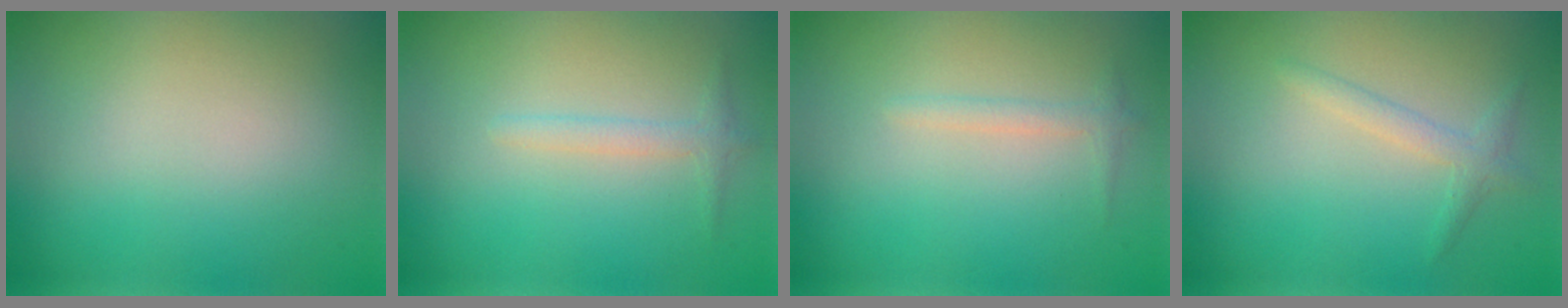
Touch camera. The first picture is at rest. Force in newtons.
{"total": 1.4, "press": 1.4, "slide": 0.0}
{"total": 1.1, "press": 1.1, "slide": 0.1}
{"total": 1.6, "press": 1.6, "slide": 0.1}